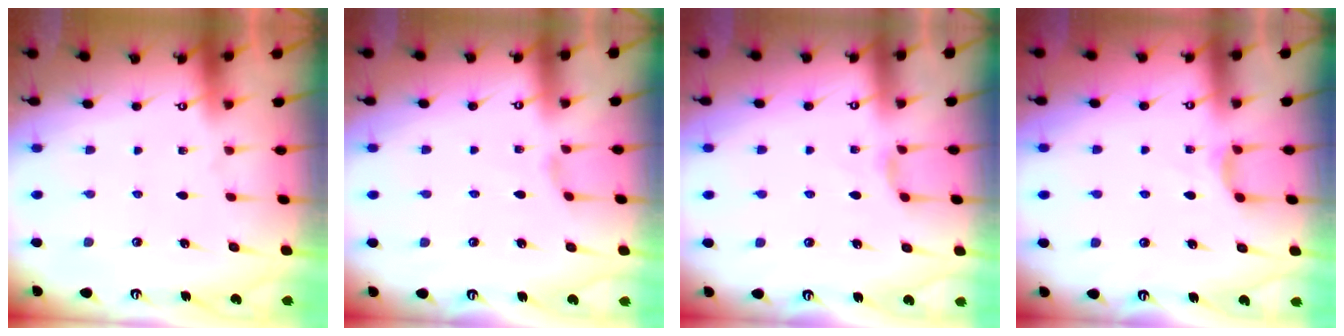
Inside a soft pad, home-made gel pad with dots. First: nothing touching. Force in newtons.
{"total": 0.0}
{"total": 2.9, "press": 2.9, "slide": 0.5}
{"total": 3.1, "press": 3.1, "slide": 0.5}